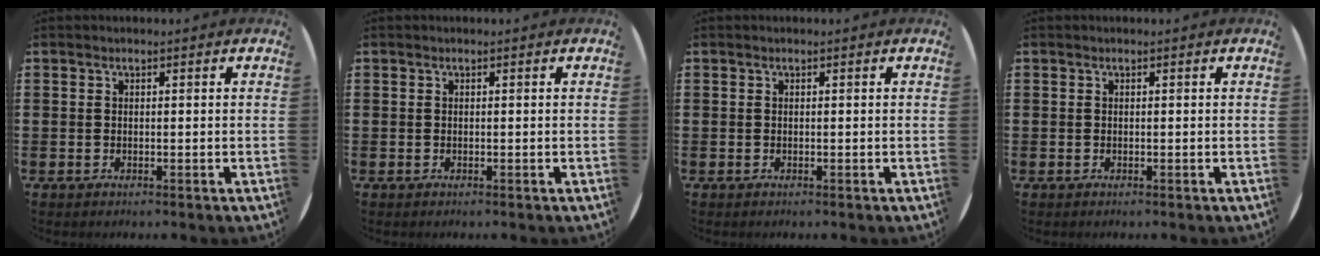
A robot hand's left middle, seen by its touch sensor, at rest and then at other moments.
{"total": 0.0}
{"total": 0.0}
{"total": 0.0}